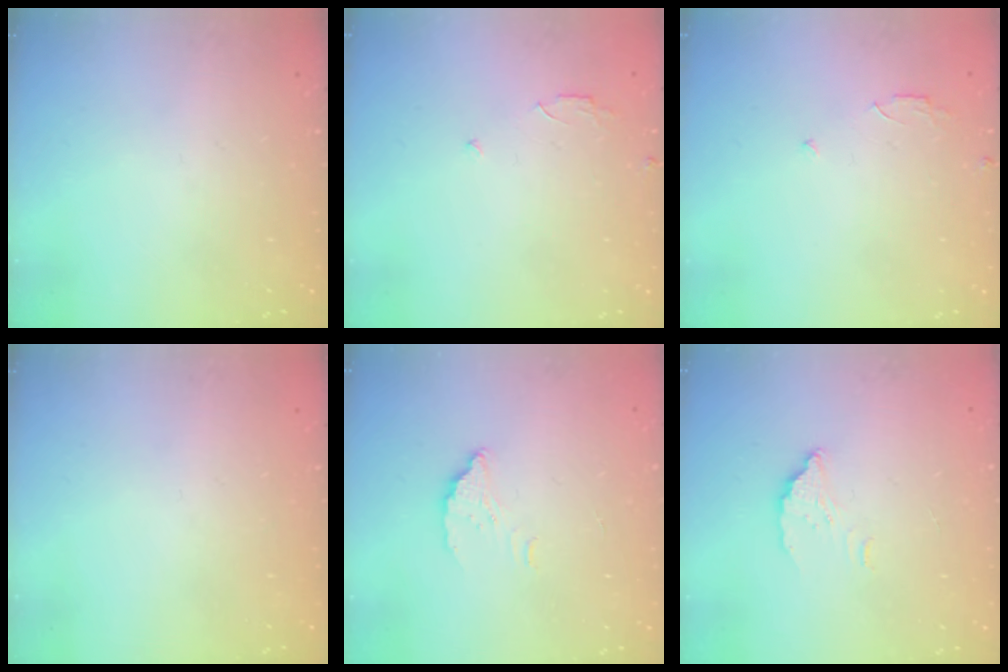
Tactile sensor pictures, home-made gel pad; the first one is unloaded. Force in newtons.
{"total": 2.5, "press": 2.5, "slide": 0.2}
{"total": 2.5, "press": 2.5, "slide": 0.2}
{"total": 0.0}
{"total": 3.6, "press": 3.6, "slide": 0.3}
{"total": 3.8, "press": 3.8, "slide": 0.3}